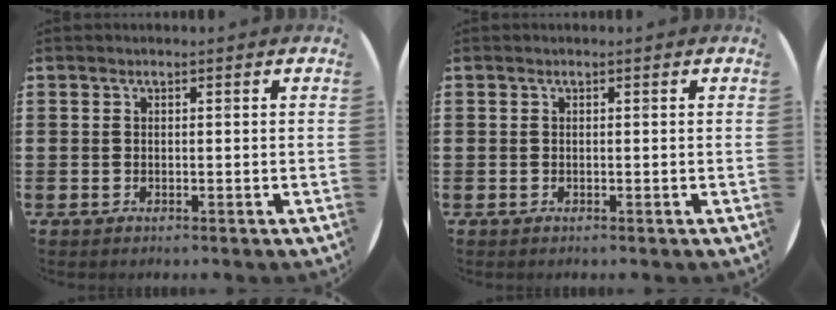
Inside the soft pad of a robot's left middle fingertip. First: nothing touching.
{"total": 0.0}